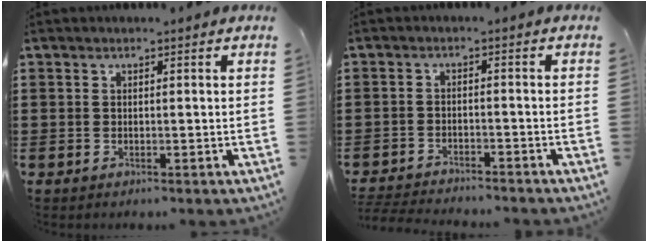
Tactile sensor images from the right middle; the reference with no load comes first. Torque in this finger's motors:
{"motor_torque": [0.43, -0.43, 0.03, 0.06]}